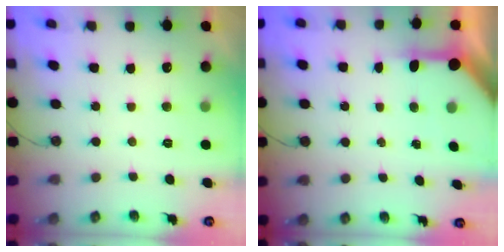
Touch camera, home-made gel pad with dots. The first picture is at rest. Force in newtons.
{"total": 6.0, "press": 6.0, "slide": 0.5}